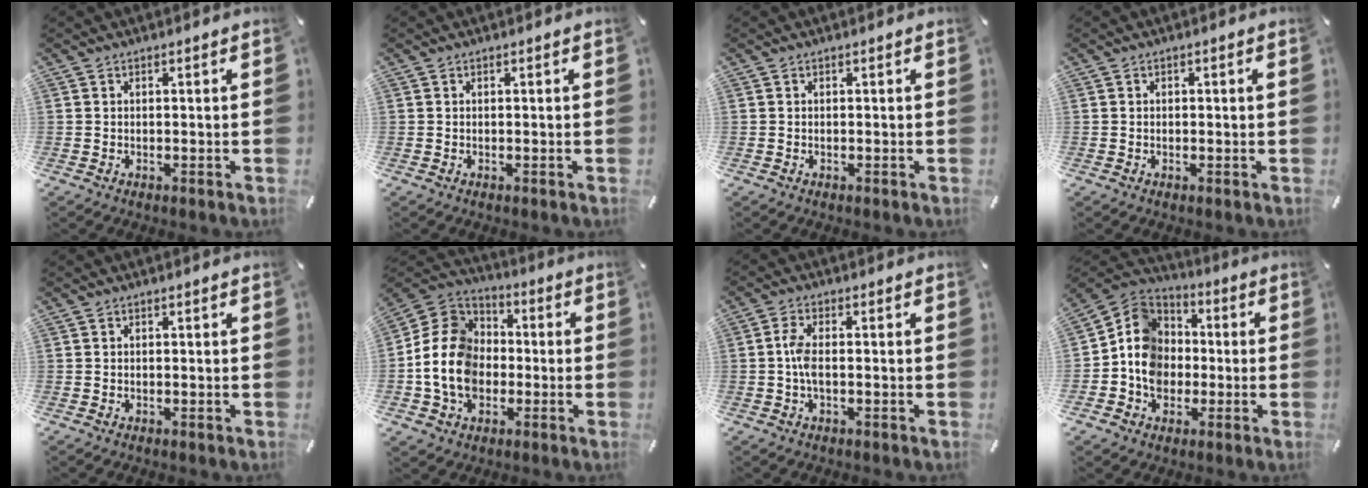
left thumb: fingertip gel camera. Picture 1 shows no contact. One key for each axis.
{"total": 0.0}
{"total": 0.0}
{"total": 0.6, "fx": 0.0, "fy": 0.2, "fz": 0.5, "tx": -0.011, "ty": 0.000, "tz": 0.000}
{"total": 0.0}
{"total": 14.5, "fx": -3.2, "fy": 12.3, "fz": 7.0, "tx": -0.180, "ty": 0.026, "tz": -0.062}
{"total": 4.2, "fx": -0.5, "fy": 1.5, "fz": 3.9, "tx": -0.086, "ty": -0.001, "tz": -0.013}
{"total": 11.6, "fx": -2.2, "fy": 10.4, "fz": 4.4, "tx": -0.112, "ty": 0.027, "tz": -0.040}